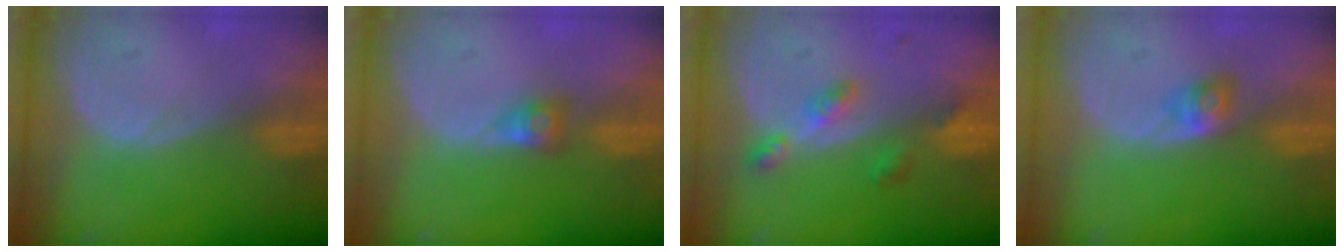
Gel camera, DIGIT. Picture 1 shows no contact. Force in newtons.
{"total": 2.6, "press": 2.3, "slide": 1.0}
{"total": 4.8, "press": 4.3, "slide": 2.0}
{"total": 2.7, "press": 2.4, "slide": 1.1}